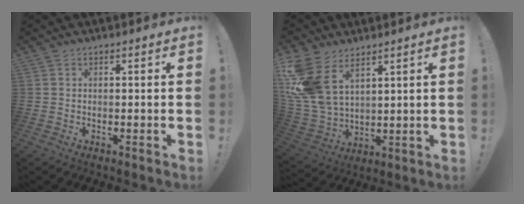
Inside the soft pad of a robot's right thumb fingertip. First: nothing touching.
{"total": 15.1, "force": [7.2, 9.6, 9.2], "torque": [-0.211, -0.043, 0.139]}